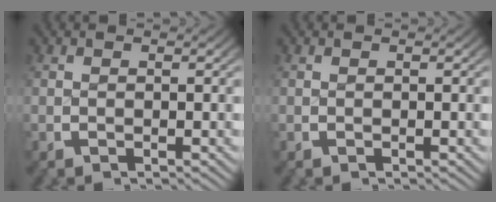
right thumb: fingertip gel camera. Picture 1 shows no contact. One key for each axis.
{"total": 0.0}